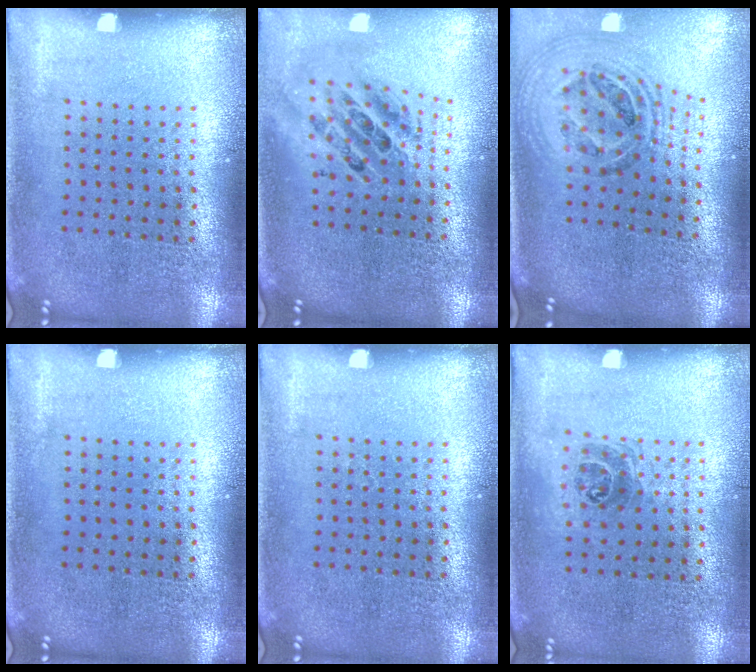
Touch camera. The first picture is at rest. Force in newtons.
{"total": 2.0, "press": 1.6, "slide": 1.2}
{"total": 1.7, "press": 1.5, "slide": 0.8}
{"total": 0.0}
{"total": 0.0}
{"total": 1.0, "press": 0.8, "slide": 0.5}